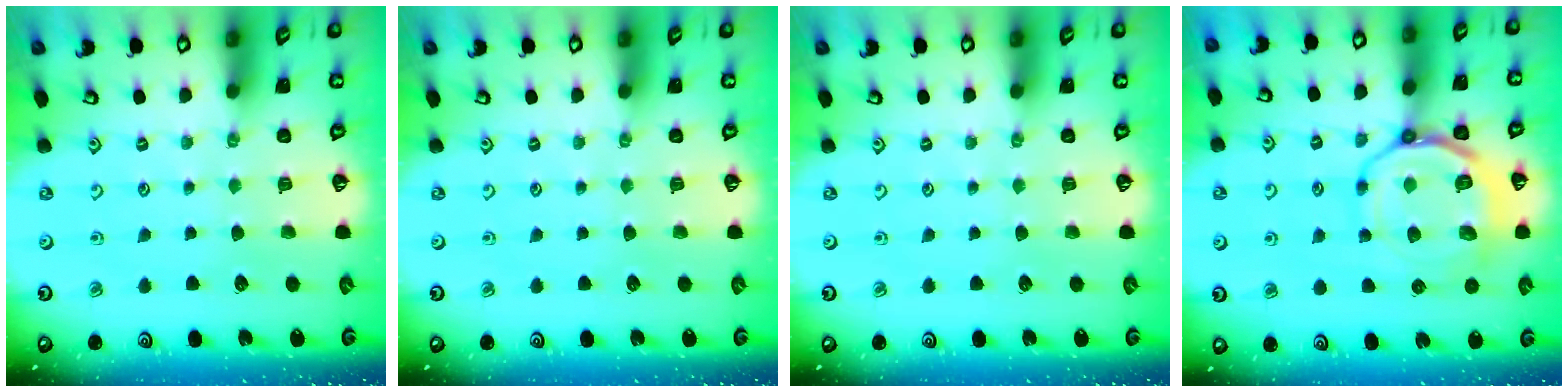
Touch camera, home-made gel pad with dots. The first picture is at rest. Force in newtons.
{"total": 0.0}
{"total": 0.0}
{"total": 13.7, "press": 13.5, "slide": 2.2}